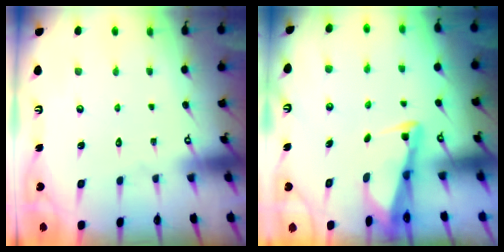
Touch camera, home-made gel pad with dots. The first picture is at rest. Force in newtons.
{"total": 2.6, "press": 2.6, "slide": 0.2}